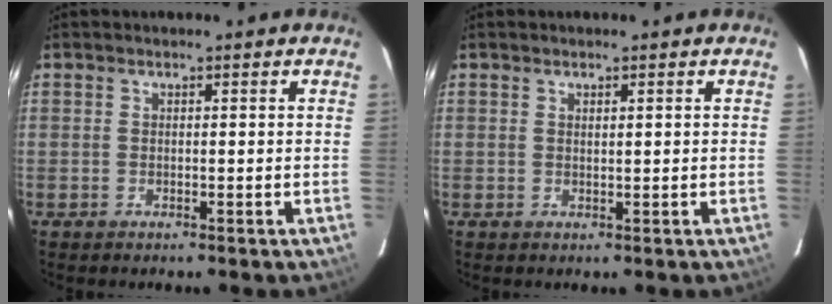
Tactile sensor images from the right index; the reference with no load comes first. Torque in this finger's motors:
{"motor_torque": [-0.13, 0.22, 0.02, 0.00]}